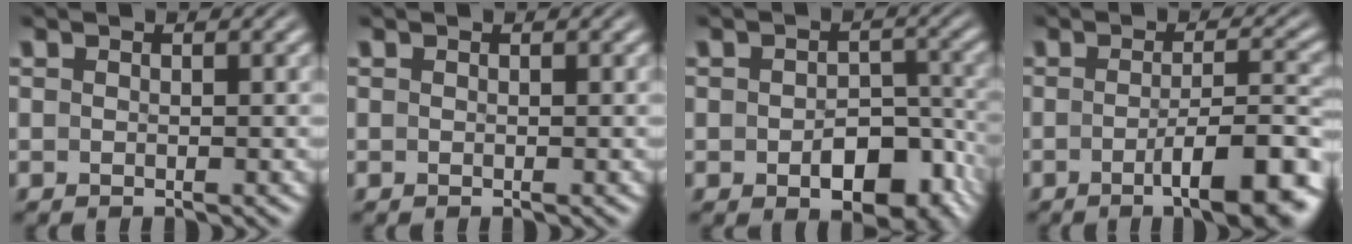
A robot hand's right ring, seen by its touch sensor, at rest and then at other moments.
{"total": 0.0}
{"total": 5.4, "force": [-2.7, 3.0, 3.6], "torque": [-0.042, -0.015, -0.029]}
{"total": 7.0, "force": [-3.7, 1.4, 5.8], "torque": [-0.065, -0.011, -0.054]}